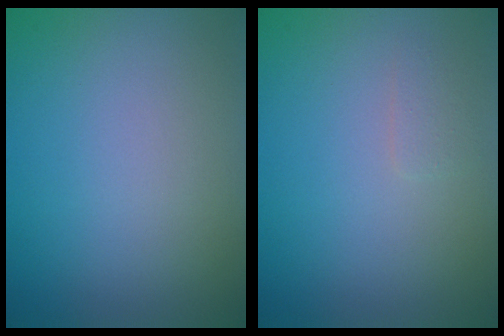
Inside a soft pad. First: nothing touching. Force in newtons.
{"total": 0.8, "press": 0.8, "slide": 0.1}